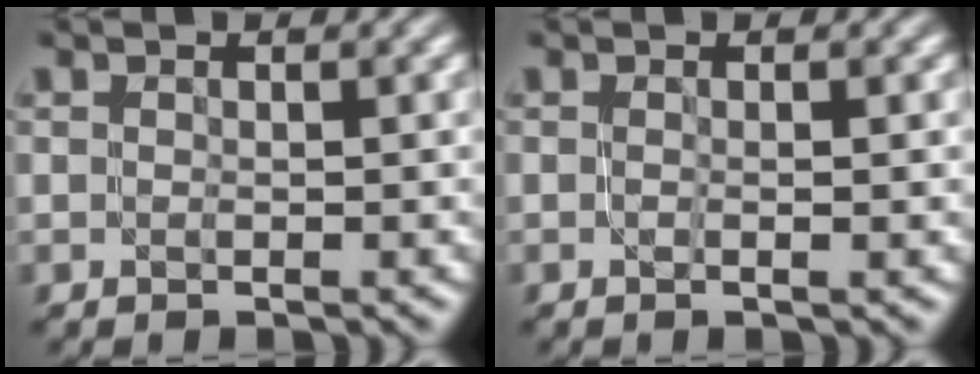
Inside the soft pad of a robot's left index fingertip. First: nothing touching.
{"total": 0.9, "force": [-0.1, 0.2, 0.9], "torque": [-0.013, -0.005, -0.004]}